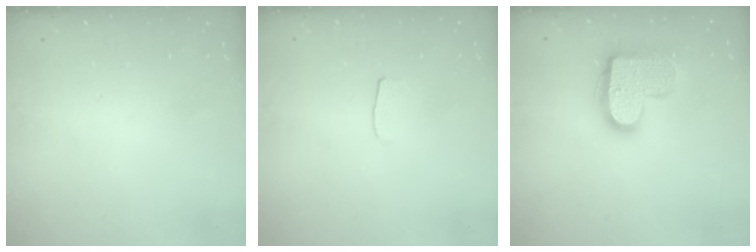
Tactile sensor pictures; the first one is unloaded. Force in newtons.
{"total": 4.0, "press": 4.0, "slide": 0.2}
{"total": 15.5, "press": 15.5, "slide": 0.8}